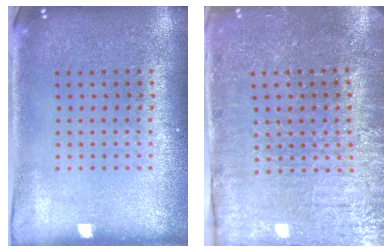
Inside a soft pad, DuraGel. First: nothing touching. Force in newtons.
{"total": 3.9, "press": 3.8, "slide": 0.8}